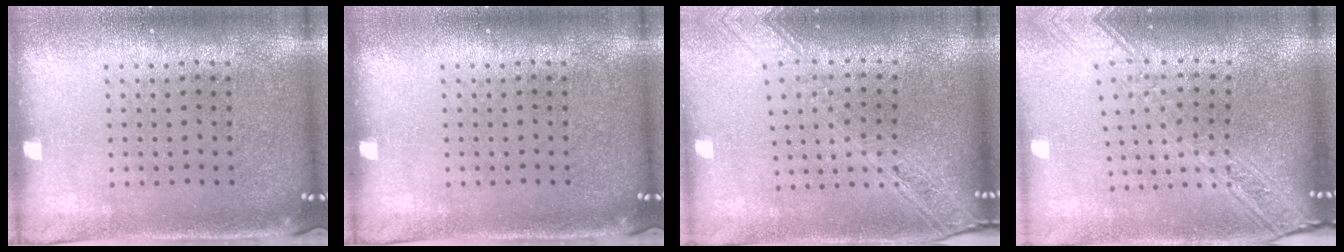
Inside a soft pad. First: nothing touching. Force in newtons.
{"total": 0.0}
{"total": 2.2, "press": 1.9, "slide": 1.2}
{"total": 2.7, "press": 2.2, "slide": 1.5}